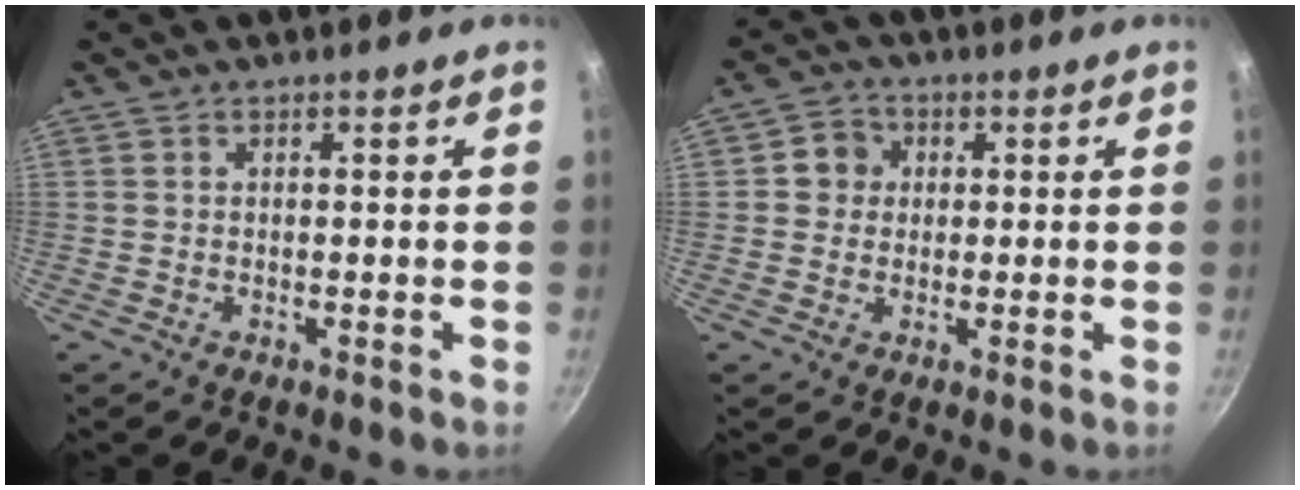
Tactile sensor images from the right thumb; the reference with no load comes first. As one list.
[{"total": 4.5, "force": [0.7, 4.2, 1.4], "torque": [0.006, 0.005, 0.001]}]